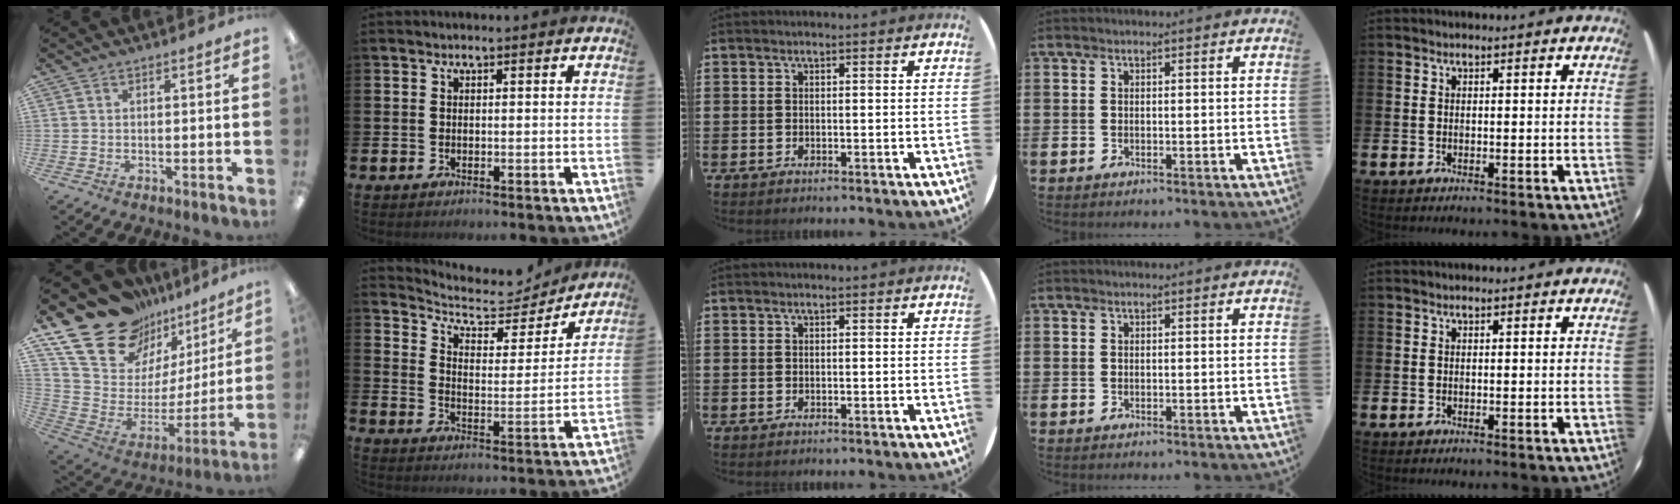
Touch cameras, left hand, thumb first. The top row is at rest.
{"thumb": {"total": 22.2, "force": [16.6, 12.0, 8.4], "torque": [-0.153, -0.120, 0.312]}, "index": {"total": 7.0, "force": [6.3, 2.5, 1.7], "torque": [-0.066, -0.049, 0.106]}}